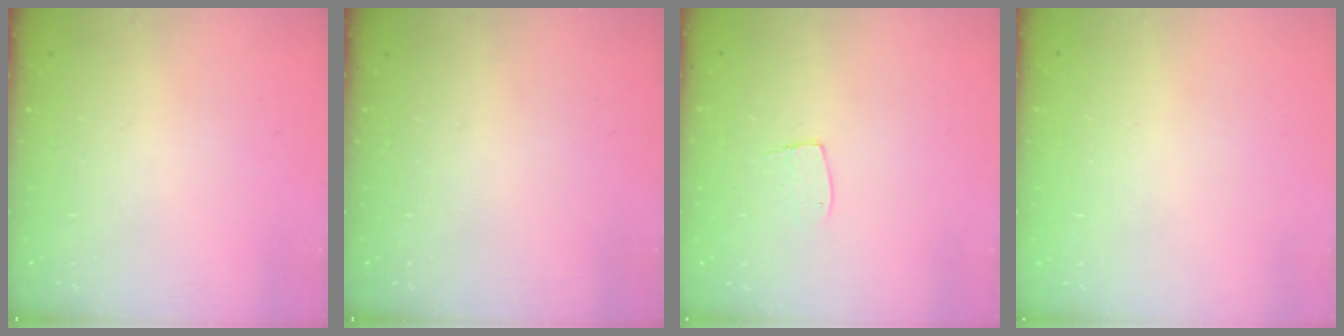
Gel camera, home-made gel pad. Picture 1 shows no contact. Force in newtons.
{"total": 0.0}
{"total": 5.5, "press": 5.5, "slide": 0.3}
{"total": 0.0}